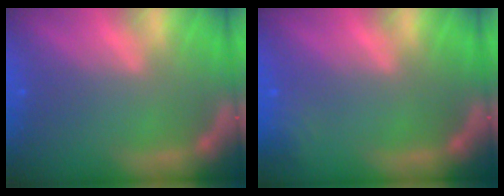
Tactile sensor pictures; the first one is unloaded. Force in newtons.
{"total": 1.9}